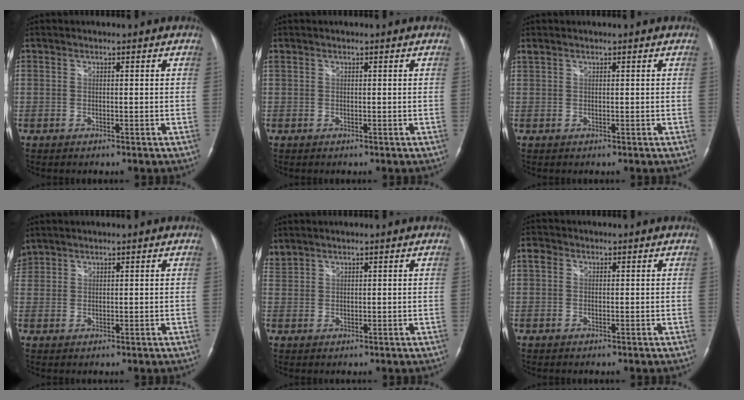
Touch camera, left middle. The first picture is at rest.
{"total": 0.0}
{"total": 0.7, "force": [0.6, 0.0, 0.4], "torque": [-0.025, 0.018, 0.021]}
{"total": 2.9, "force": [2.7, 1.1, 0.3], "torque": [-0.020, 0.019, 0.059]}
{"total": 2.1, "force": [2.1, 0.5, 0.1], "torque": [-0.014, 0.015, 0.048]}
{"total": 1.5, "force": [0.5, 1.3, 0.7], "torque": [-0.015, 0.013, 0.006]}